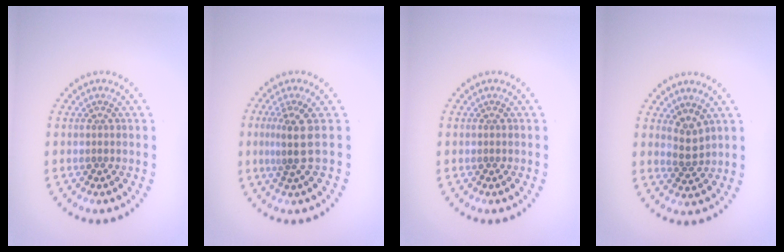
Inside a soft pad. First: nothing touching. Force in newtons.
{"total": 2.7, "press": 1.9, "slide": 1.9}
{"total": 0.0}
{"total": 1.9, "press": 1.5, "slide": 1.1}